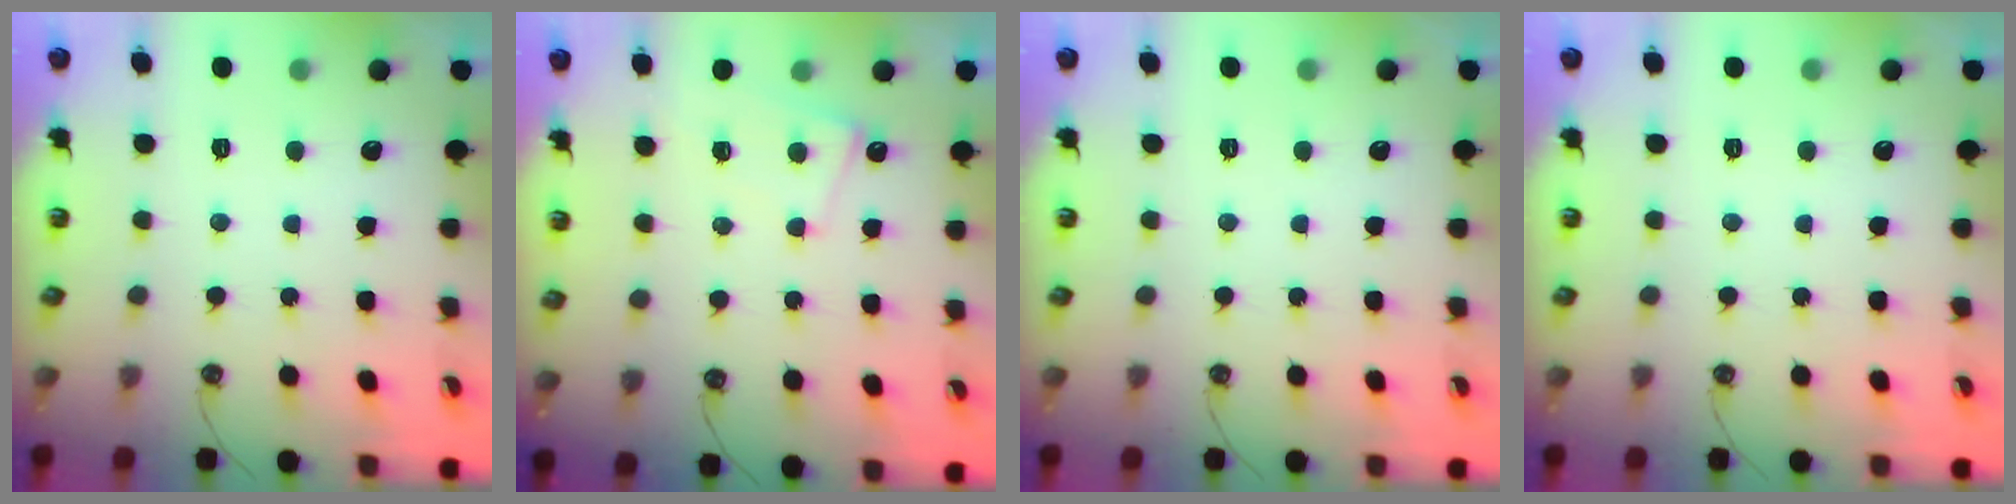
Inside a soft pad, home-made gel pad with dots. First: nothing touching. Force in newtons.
{"total": 0.0}
{"total": 0.0}
{"total": 0.0}